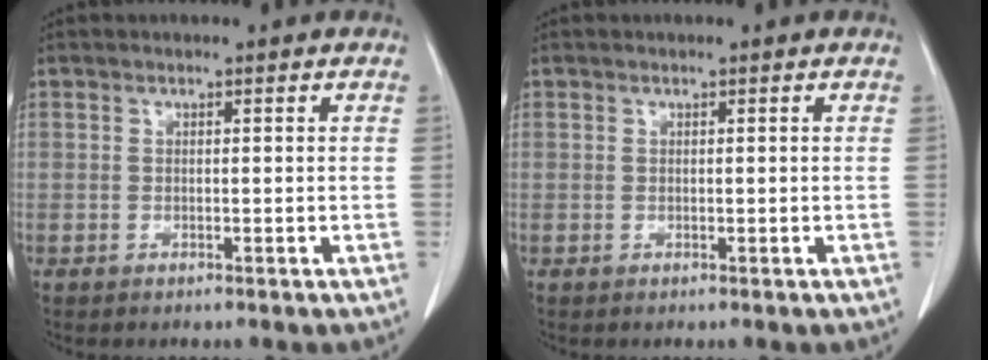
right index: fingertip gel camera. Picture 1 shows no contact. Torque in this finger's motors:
{"motor_torque": [0.00, 0.00, 0.00, 0.00]}